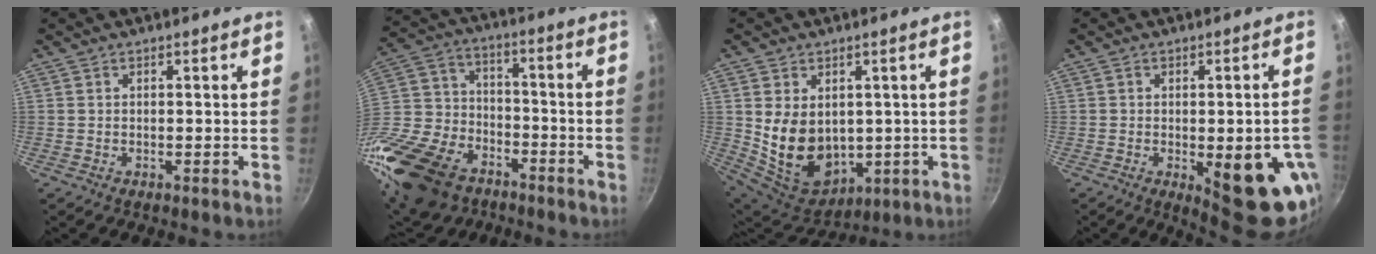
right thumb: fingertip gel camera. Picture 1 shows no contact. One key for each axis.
{"total": 27.7, "fx": -15.1, "fy": 18.0, "fz": 14.6, "tx": -0.298, "ty": 0.062, "tz": -0.267}
{"total": 14.3, "fx": 1.1, "fy": 10.5, "fz": 9.6, "tx": -0.147, "ty": -0.028, "tz": 0.052}
{"total": 15.6, "fx": -4.4, "fy": 5.6, "fz": 13.9, "tx": -0.137, "ty": 0.000, "tz": -0.044}